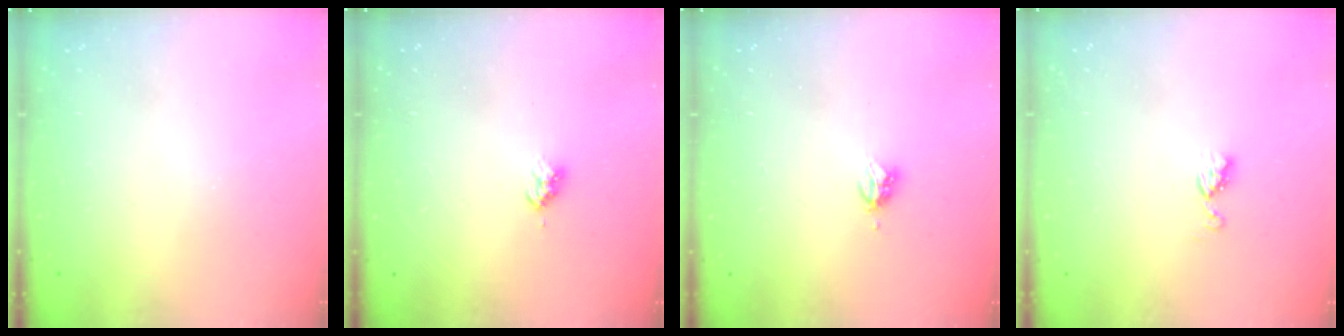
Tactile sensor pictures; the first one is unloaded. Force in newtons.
{"total": 2.9, "press": 2.9, "slide": 0.4}
{"total": 3.6, "press": 3.6, "slide": 0.5}
{"total": 5.8, "press": 5.8, "slide": 0.2}